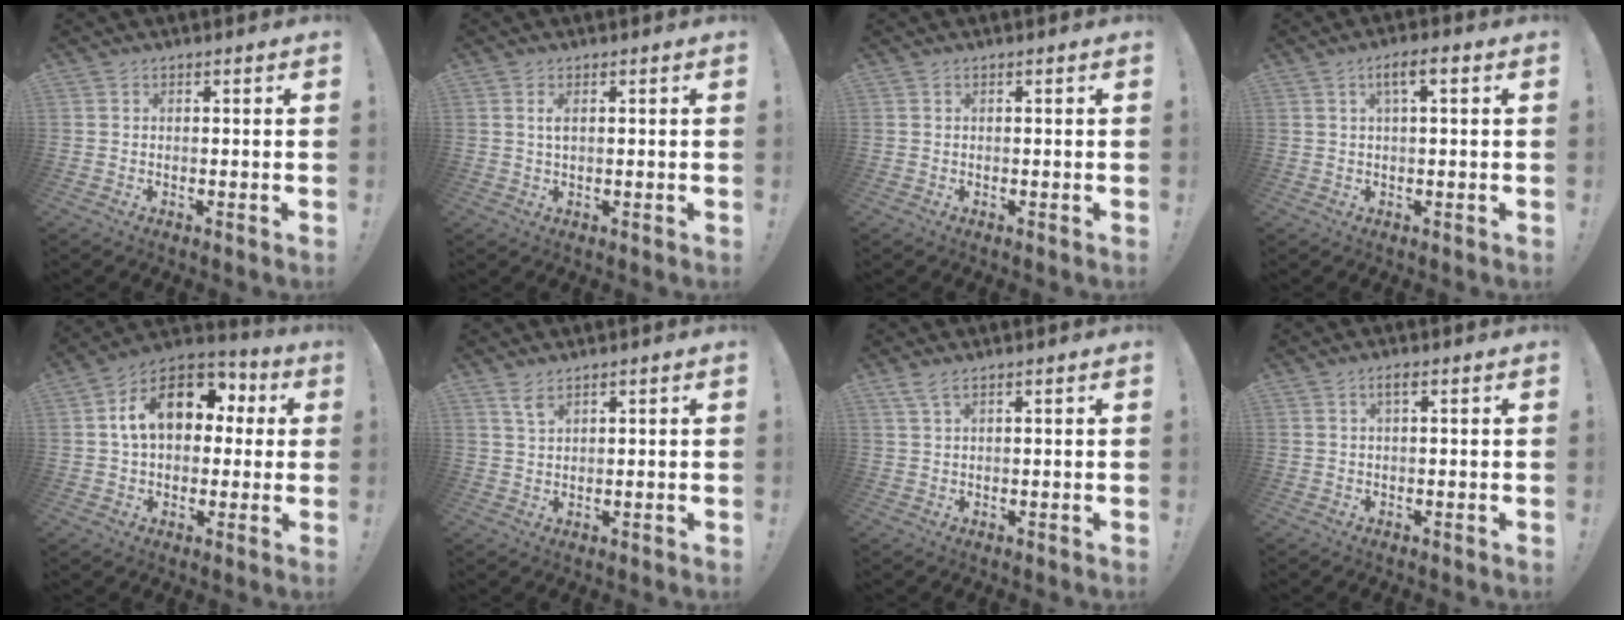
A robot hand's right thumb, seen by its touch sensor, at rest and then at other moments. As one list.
[{"total": 1.8, "force": [0.5, 0.5, 1.7], "torque": [-0.029, 0.000, 0.005]}, {"total": 0.0}, {"total": 4.5, "force": [1.3, 0.9, 4.2], "torque": [-0.070, 0.001, 0.017]}, {"total": 17.1, "force": [4.8, 11.5, 11.7], "torque": [-0.174, 0.001, 0.086]}, {"total": 3.4, "force": [2.4, 1.0, 2.2], "torque": [-0.040, -0.009, 0.043]}, {"total": 3.1, "force": [2.0, 0.7, 2.3], "torque": [-0.048, -0.002, 0.037]}, {"total": 1.8, "force": [0.5, 0.3, 1.7], "torque": [-0.030, 0.001, 0.006]}]